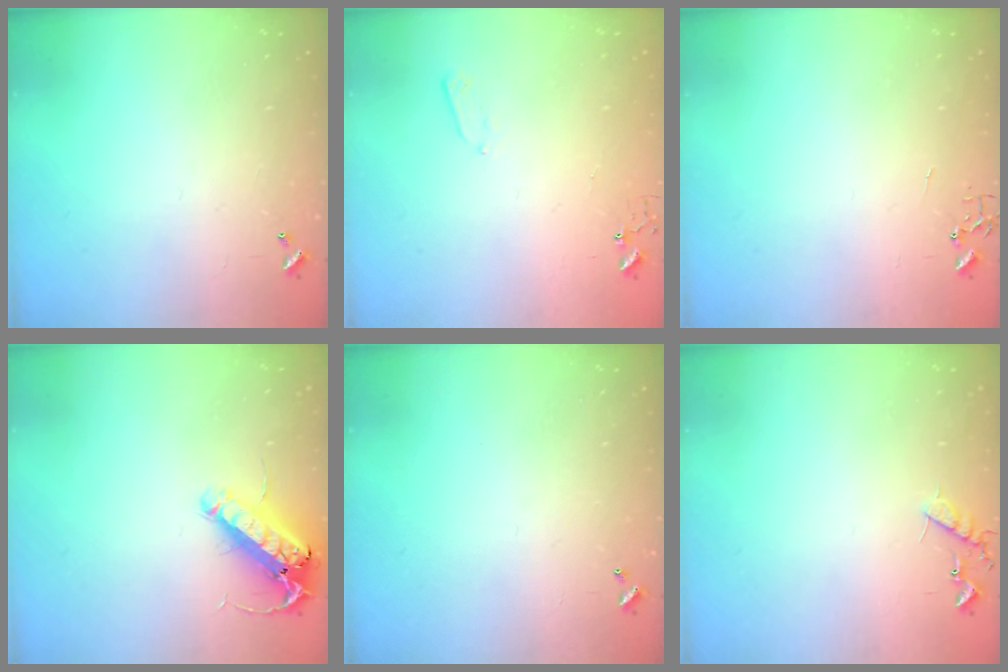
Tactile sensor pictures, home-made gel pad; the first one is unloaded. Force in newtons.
{"total": 3.4, "press": 3.4, "slide": 0.5}
{"total": 0.0}
{"total": 14.7, "press": 14.5, "slide": 2.6}
{"total": 0.0}
{"total": 7.6, "press": 7.6, "slide": 0.4}